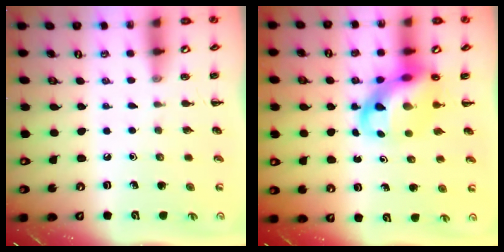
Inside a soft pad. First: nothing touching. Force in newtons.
{"total": 10.7, "press": 10.4, "slide": 2.6}